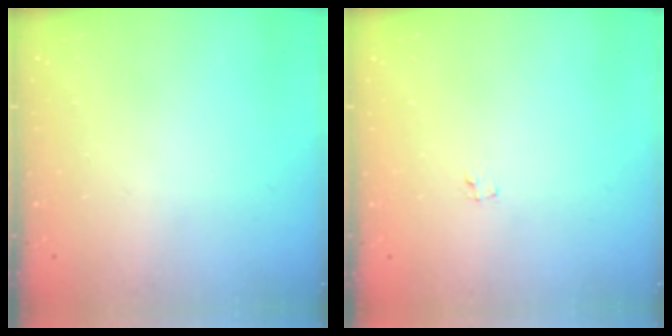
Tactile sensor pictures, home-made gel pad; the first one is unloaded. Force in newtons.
{"total": 1.2, "press": 1.2, "slide": 0.1}